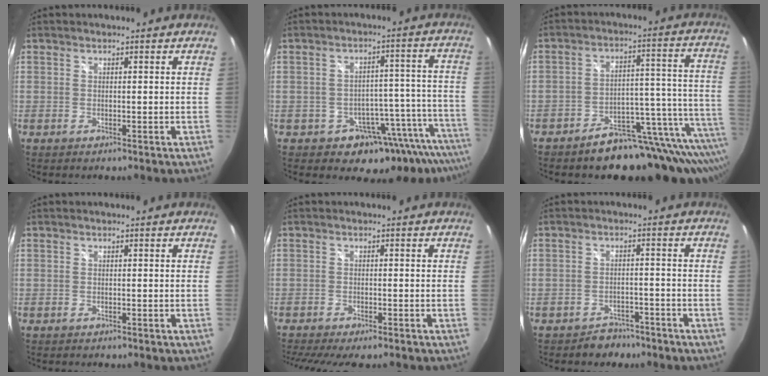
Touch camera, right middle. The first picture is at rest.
{"total": 11.9, "force": [-9.6, 5.7, 4.3], "torque": [-0.049, 0.028, -0.118]}
{"total": 16.5, "force": [-11.7, 6.5, 9.6], "torque": [-0.097, 0.004, -0.162]}
{"total": 0.8, "force": [-0.8, 0.2, 0.2], "torque": [-0.005, -0.006, -0.014]}
{"total": 8.1, "force": [-6.9, 0.8, 4.1], "torque": [-0.093, -0.027, -0.111]}
{"total": 4.7, "force": [-3.9, 2.7, 0.5], "torque": [-0.016, 0.012, -0.052]}